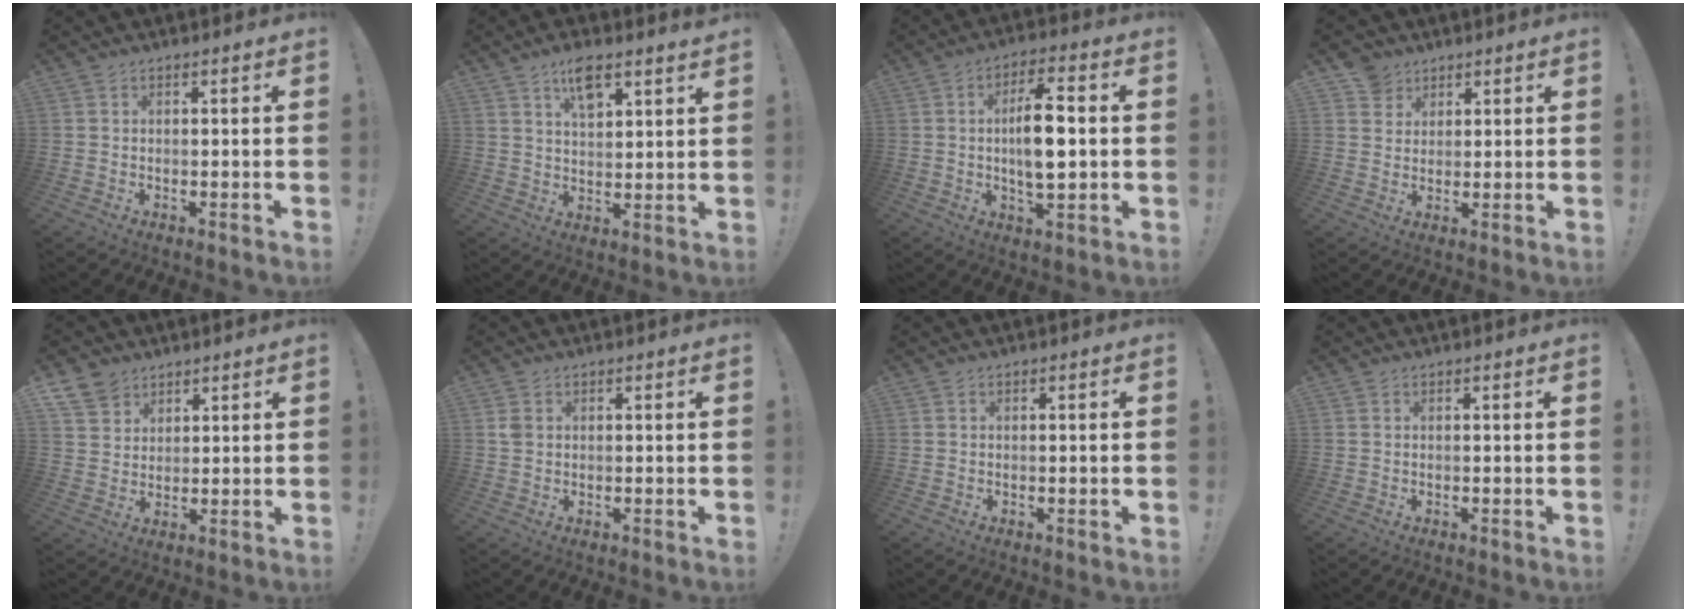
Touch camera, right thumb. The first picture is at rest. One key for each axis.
{"total": 7.6, "fx": 5.1, "fy": 2.6, "fz": 5.1, "tx": -0.087, "ty": -0.021, "tz": 0.088}
{"total": 11.5, "fx": 0.1, "fy": 4.1, "fz": 10.7, "tx": -0.188, "ty": 0.001, "tz": -0.004}
{"total": 5.8, "fx": 3.8, "fy": 4.4, "fz": 0.5, "tx": -0.007, "ty": -0.015, "tz": 0.073}
{"total": 7.7, "fx": 5.5, "fy": 5.0, "fz": 1.8, "tx": -0.036, "ty": -0.030, "tz": 0.110}
{"total": 1.9, "fx": 0.6, "fy": 1.4, "fz": 1.0, "tx": -0.017, "ty": 0.004, "tz": 0.010}
{"total": 0.8, "fx": -0.1, "fy": -0.3, "fz": 0.8, "tx": -0.009, "ty": -0.004, "tz": -0.004}
{"total": 0.0}